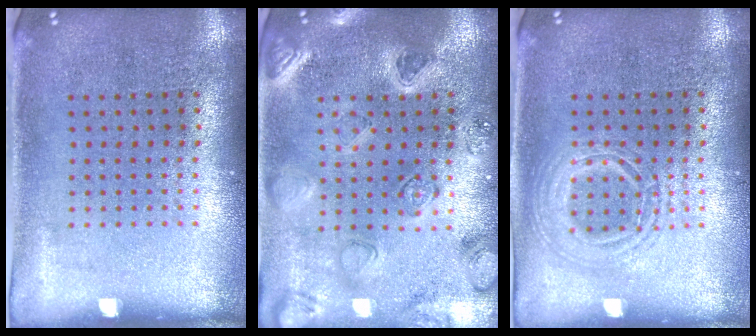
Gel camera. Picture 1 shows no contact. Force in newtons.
{"total": 2.1, "press": 2.1, "slide": 0.2}
{"total": 2.3, "press": 2.3, "slide": 0.2}